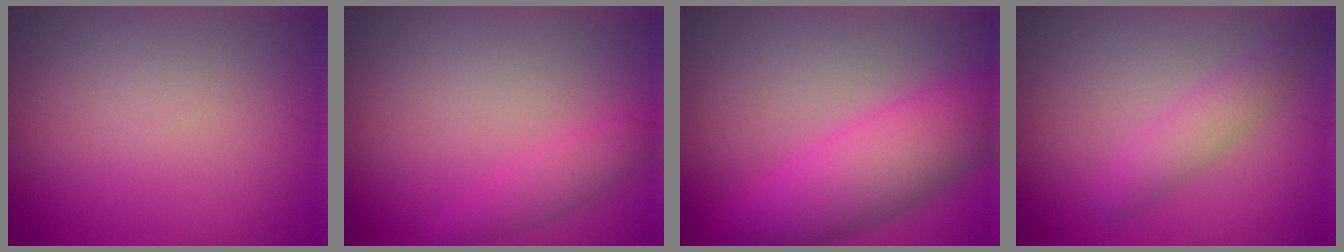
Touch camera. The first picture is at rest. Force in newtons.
{"total": 2.0, "press": 2.0, "slide": 0.0}
{"total": 7.6, "press": 7.6, "slide": 0.3}
{"total": 2.3, "press": 2.3, "slide": 0.1}